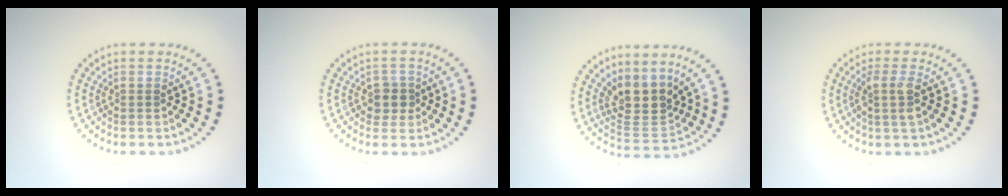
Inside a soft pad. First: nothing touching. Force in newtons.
{"total": 1.8, "press": 1.6, "slide": 0.9}
{"total": 4.0, "press": 3.3, "slide": 2.2}
{"total": 2.0, "press": 1.6, "slide": 1.2}